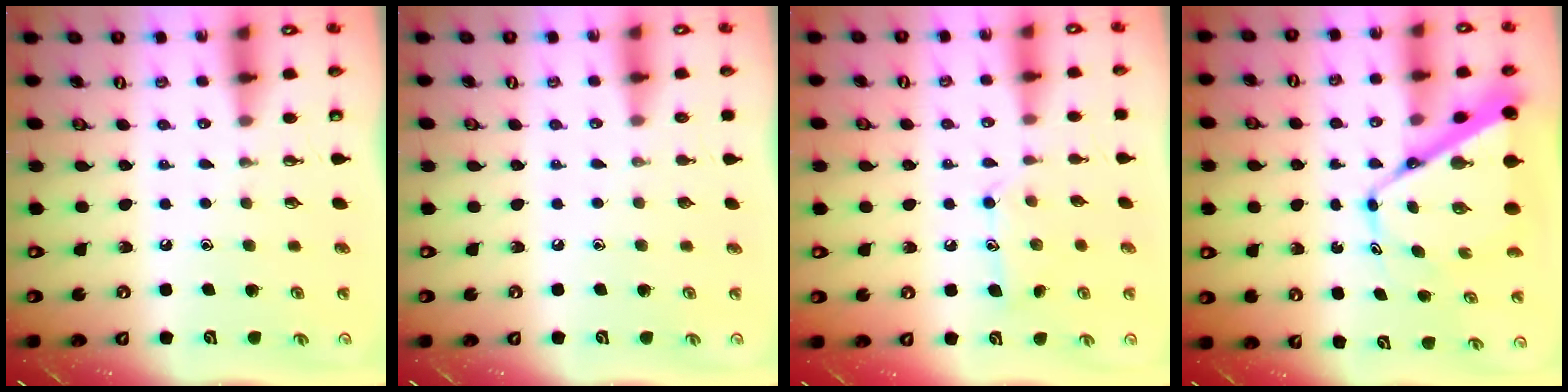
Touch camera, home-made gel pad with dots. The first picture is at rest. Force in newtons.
{"total": 0.0}
{"total": 9.6, "press": 9.6, "slide": 0.5}
{"total": 12.6, "press": 12.6, "slide": 1.2}